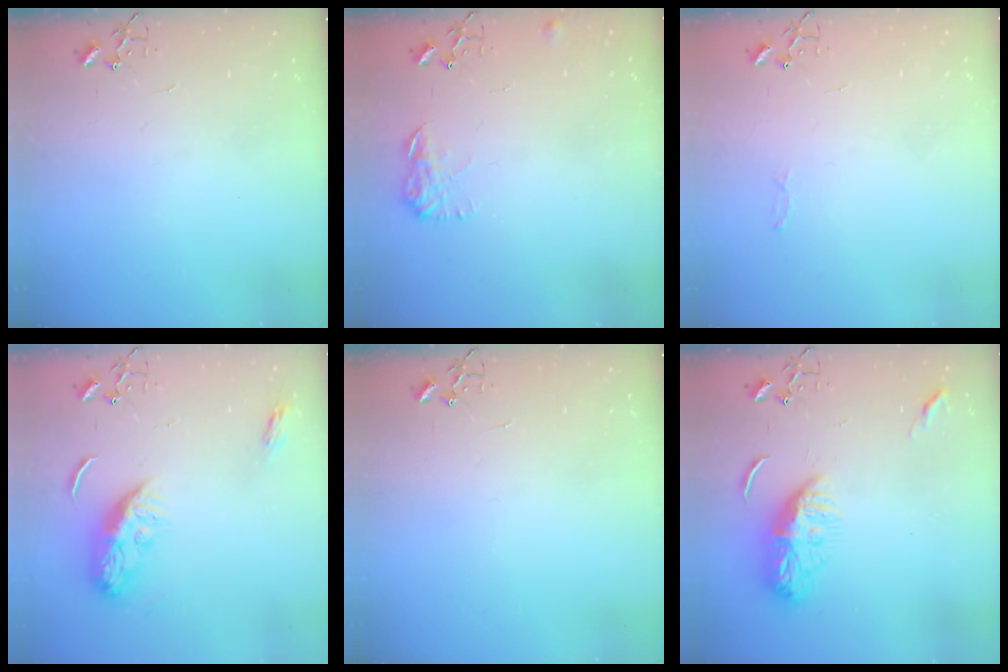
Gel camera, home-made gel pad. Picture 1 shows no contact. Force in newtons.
{"total": 8.2, "press": 8.2, "slide": 0.4}
{"total": 2.8, "press": 2.8, "slide": 0.4}
{"total": 11.2, "press": 11.2, "slide": 0.5}
{"total": 0.0}
{"total": 12.5, "press": 12.5, "slide": 1.1}